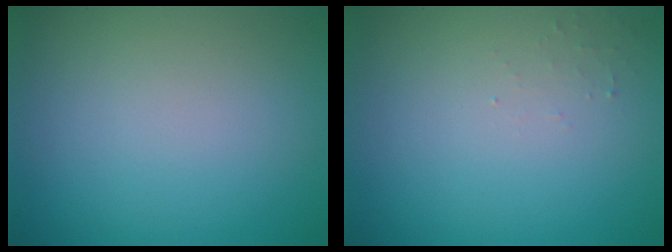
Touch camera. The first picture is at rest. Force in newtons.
{"total": 0.7, "press": 0.7, "slide": 0.2}